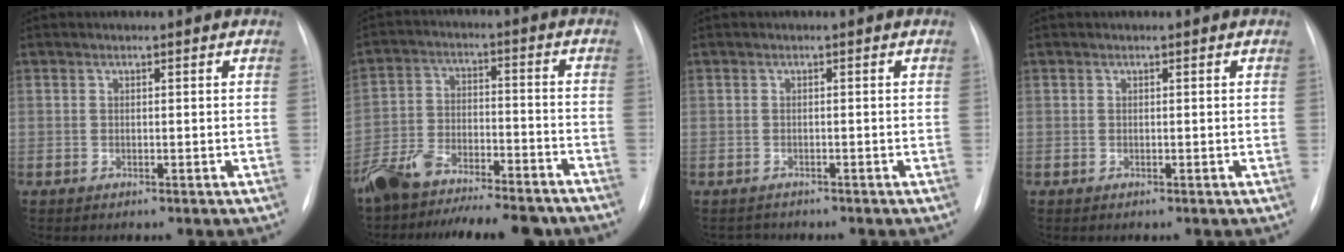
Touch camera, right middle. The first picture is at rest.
{"total": 17.8, "force": [-15.5, 5.2, 7.0], "torque": [-0.131, 0.016, -0.239]}
{"total": 1.4, "force": [-1.3, 0.4, -0.3], "torque": [0.005, -0.005, -0.018]}
{"total": 0.0}